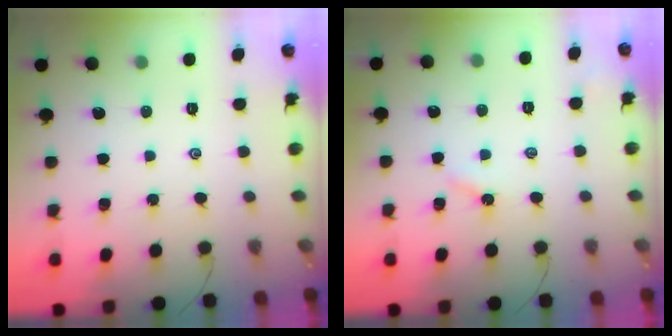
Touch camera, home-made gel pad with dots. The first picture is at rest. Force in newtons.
{"total": 2.8, "press": 2.8, "slide": 0.5}